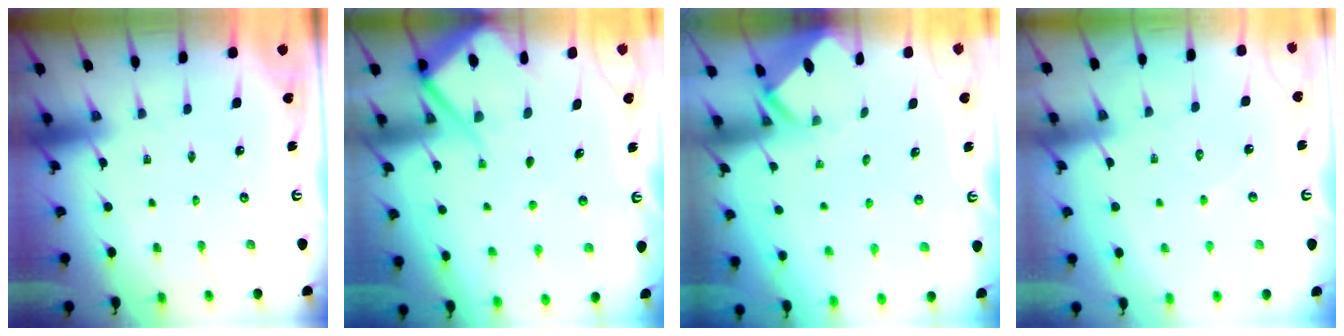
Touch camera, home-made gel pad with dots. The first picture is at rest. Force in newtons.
{"total": 9.5, "press": 9.5, "slide": 0.9}
{"total": 3.0, "press": 3.0, "slide": 0.1}
{"total": 5.8, "press": 5.8, "slide": 0.7}